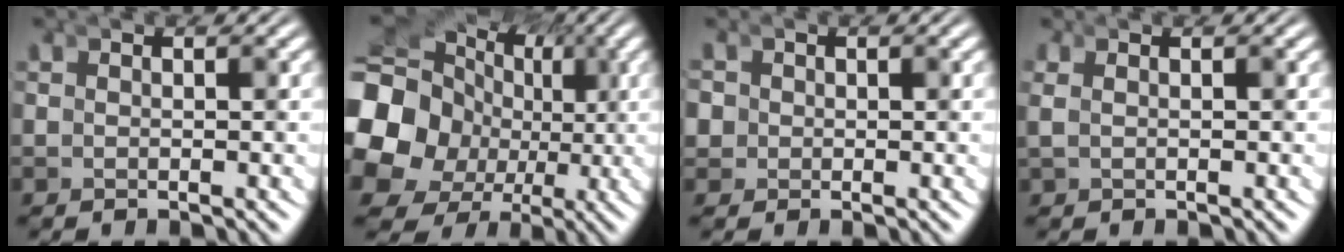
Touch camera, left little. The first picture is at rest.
{"total": 12.2, "force": [-0.4, 10.9, 5.5], "torque": [-0.155, -0.050, -0.009]}
{"total": 0.9, "force": [-0.3, 0.6, -0.7], "torque": [-0.007, -0.019, 0.004]}
{"total": 0.8, "force": [-0.2, 0.6, 0.5], "torque": [-0.022, -0.003, -0.002]}